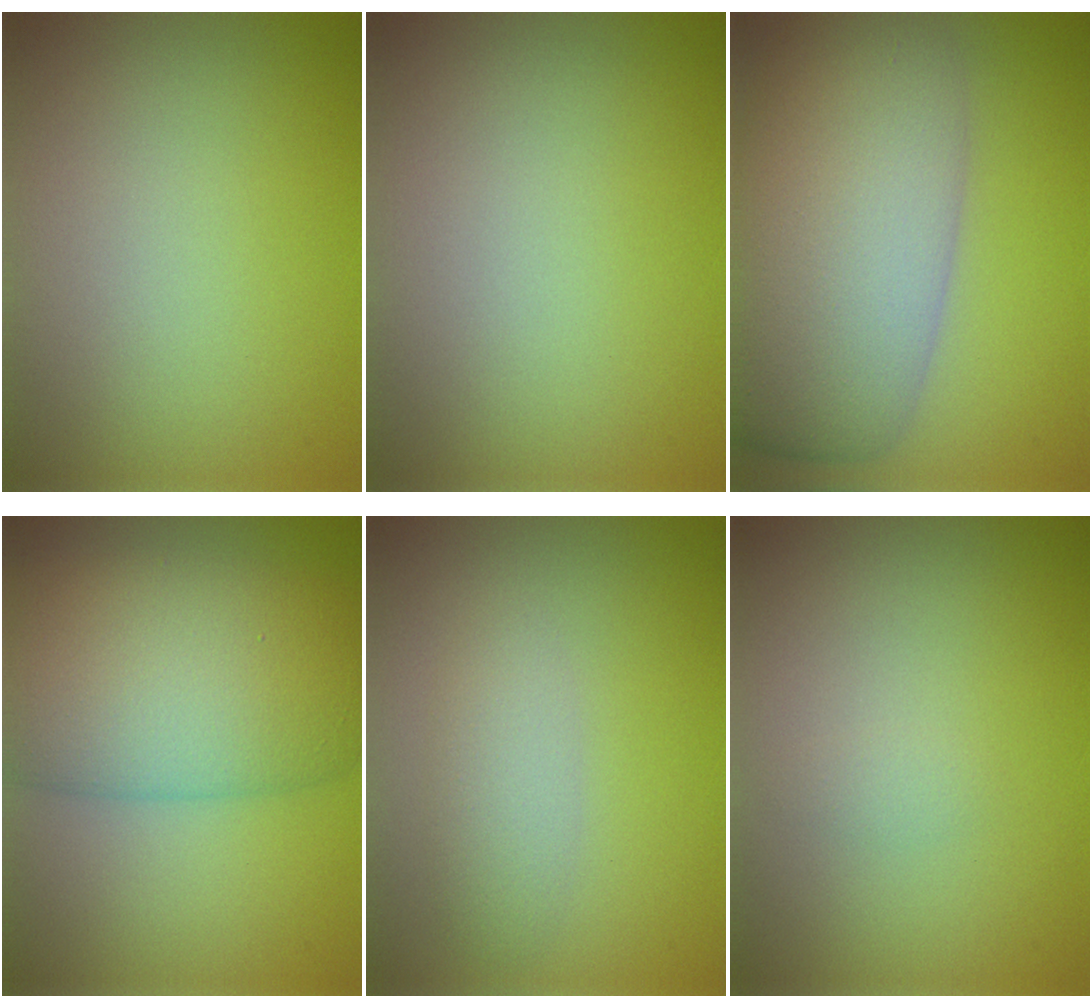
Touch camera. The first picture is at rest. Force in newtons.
{"total": 0.0}
{"total": 11.9, "press": 11.9, "slide": 0.8}
{"total": 10.9, "press": 10.9, "slide": 0.3}
{"total": 2.3, "press": 2.3, "slide": 0.1}
{"total": 0.7, "press": 0.7, "slide": 0.0}